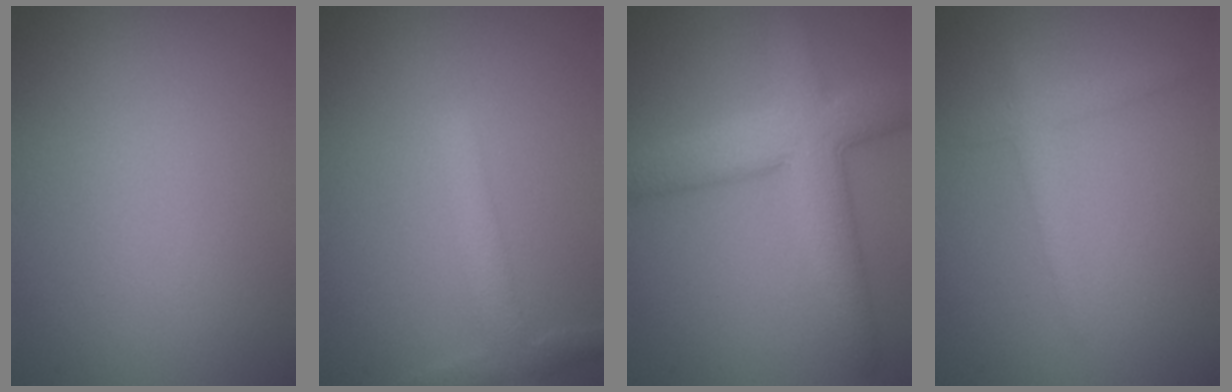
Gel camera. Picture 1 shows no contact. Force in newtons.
{"total": 2.5, "press": 2.5, "slide": 0.0}
{"total": 6.5, "press": 6.5, "slide": 0.3}
{"total": 1.8, "press": 1.8, "slide": 0.1}